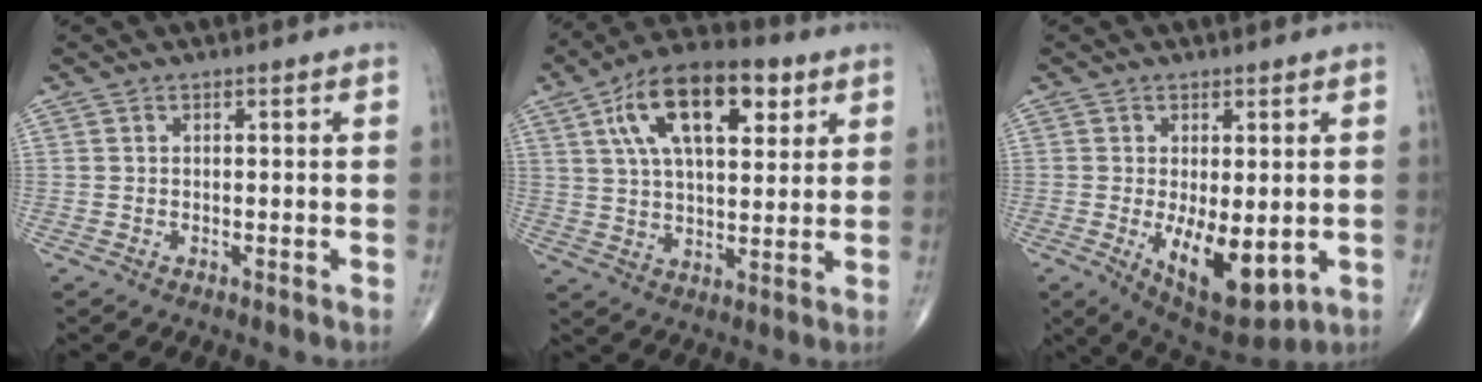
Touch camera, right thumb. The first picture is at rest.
{"total": 17.8, "force": [7.2, 8.4, 13.9], "torque": [-0.213, -0.003, 0.118]}
{"total": 11.8, "force": [-2.2, 5.3, 10.3], "torque": [-0.146, -0.024, -0.016]}